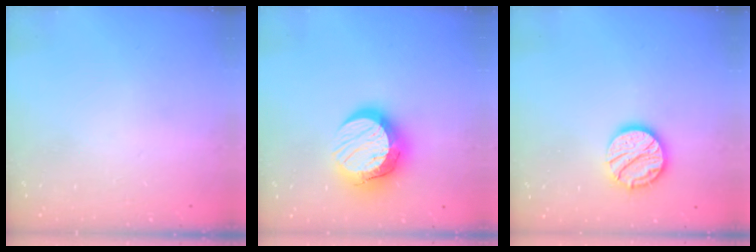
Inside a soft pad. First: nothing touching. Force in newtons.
{"total": 15.6, "press": 15.5, "slide": 1.0}
{"total": 12.6, "press": 12.6, "slide": 0.7}